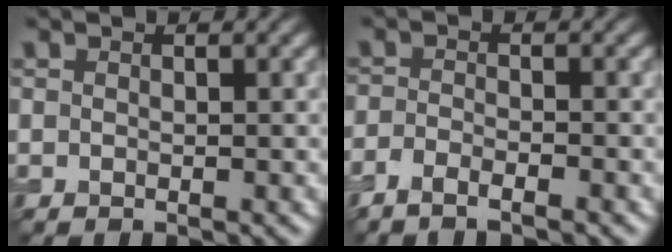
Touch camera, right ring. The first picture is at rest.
{"total": 2.2, "force": [-1.9, 0.3, 1.1], "torque": [-0.025, -0.002, -0.039]}